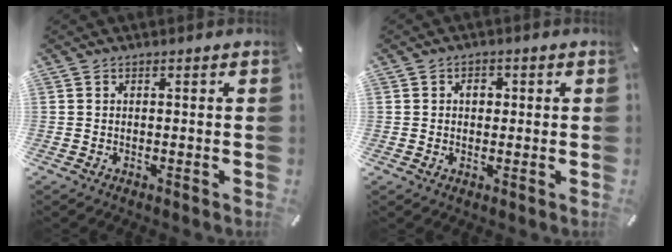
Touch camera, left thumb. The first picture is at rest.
{"total": 3.3, "force": [0.5, 2.5, 2.0], "torque": [-0.019, -0.001, -0.001]}